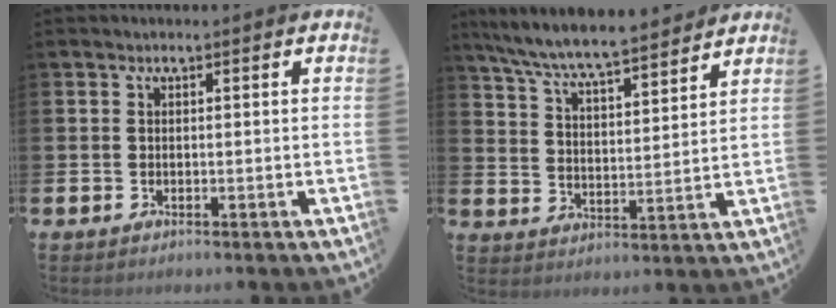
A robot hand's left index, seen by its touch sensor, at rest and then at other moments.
{"total": 7.6, "force": [7.3, 0.4, 2.1], "torque": [-0.073, -0.049, 0.129]}